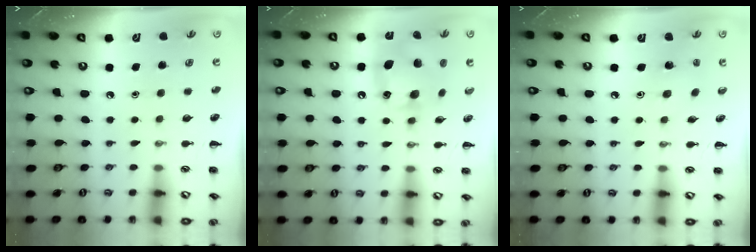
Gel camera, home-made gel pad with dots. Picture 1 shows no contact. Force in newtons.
{"total": 13.4, "press": 13.3, "slide": 1.8}
{"total": 1.7, "press": 1.5, "slide": 0.6}